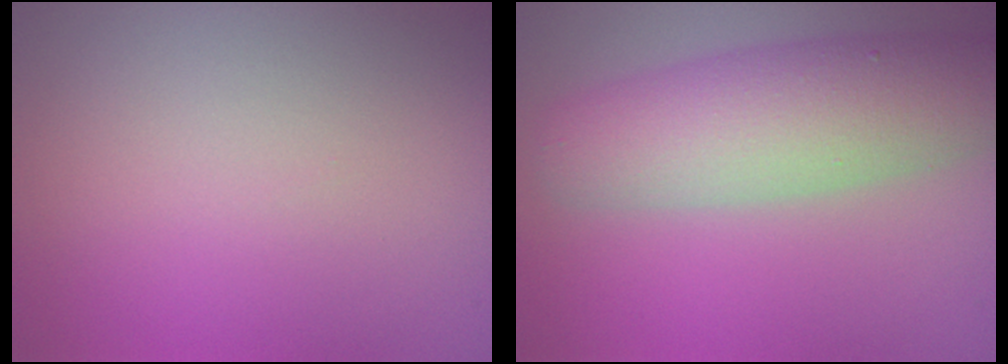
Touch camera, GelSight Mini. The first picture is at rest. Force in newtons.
{"total": 7.8, "press": 7.8, "slide": 0.5}